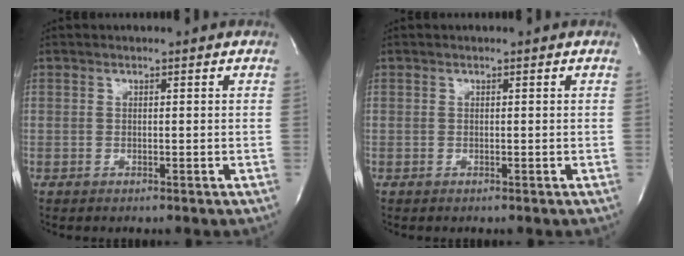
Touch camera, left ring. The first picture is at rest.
{"total": 0.0}